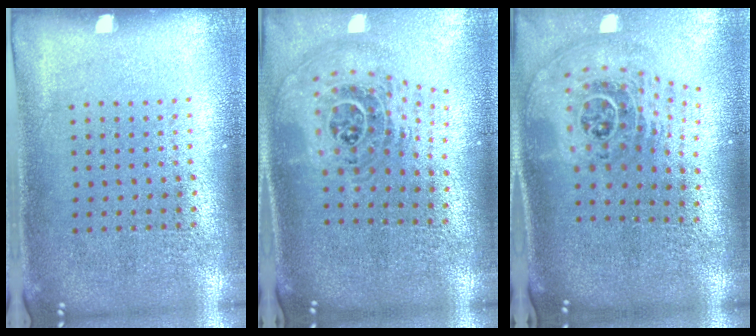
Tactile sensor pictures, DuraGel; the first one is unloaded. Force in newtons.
{"total": 1.7, "press": 1.4, "slide": 0.9}
{"total": 2.8, "press": 1.9, "slide": 2.1}